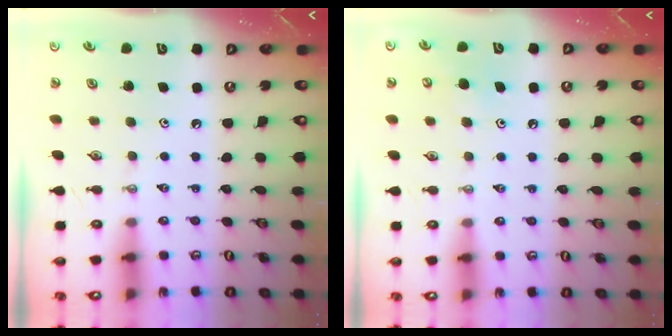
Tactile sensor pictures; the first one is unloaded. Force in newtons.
{"total": 6.5, "press": 6.4, "slide": 0.9}